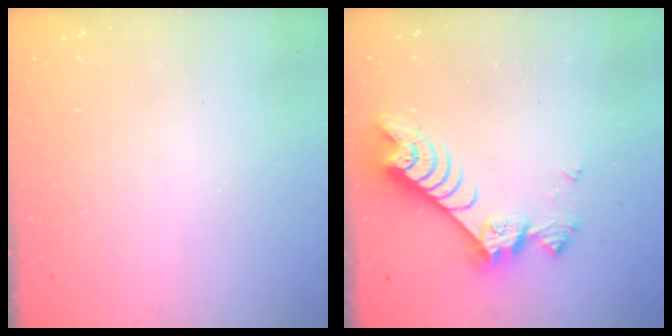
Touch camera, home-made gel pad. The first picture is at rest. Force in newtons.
{"total": 9.1, "press": 9.0, "slide": 1.3}